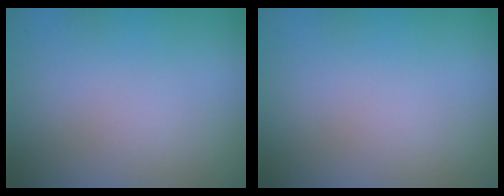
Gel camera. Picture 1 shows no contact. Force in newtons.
{"total": 0.0}